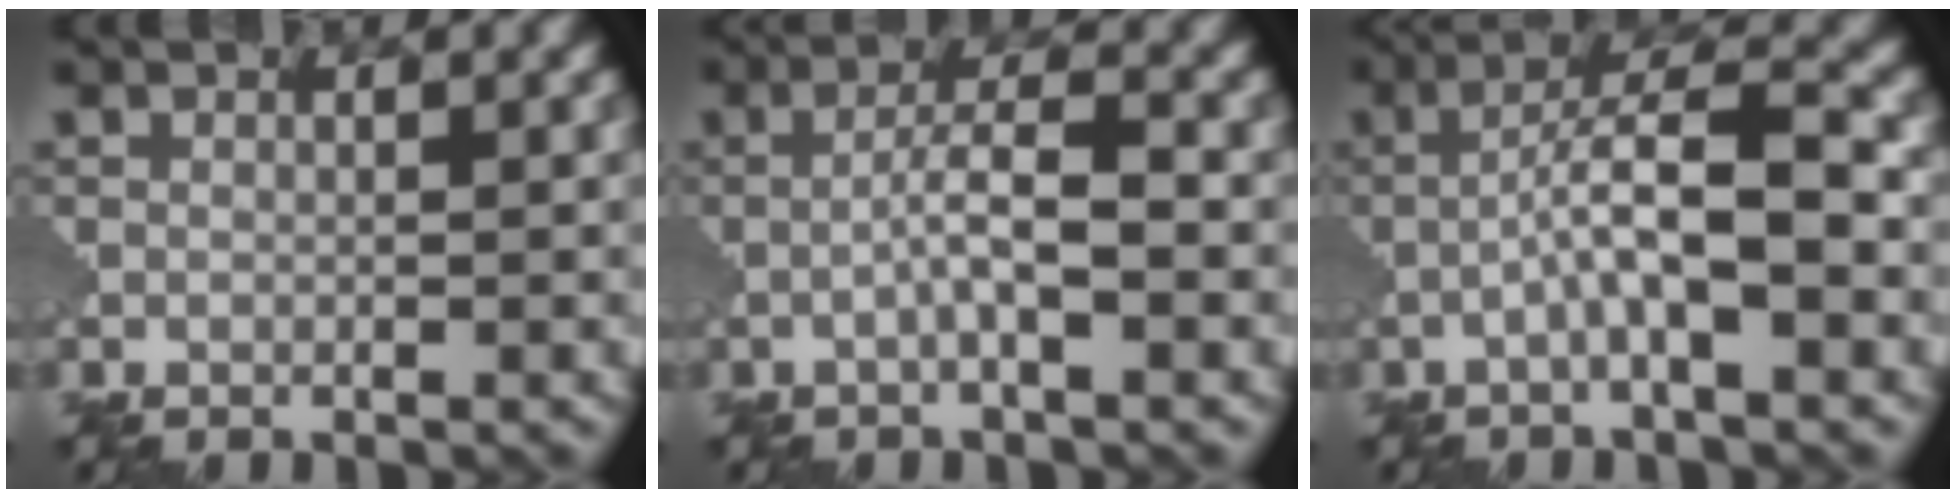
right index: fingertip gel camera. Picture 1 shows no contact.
{"total": 3.5, "force": [-0.9, 0.5, 3.4], "torque": [-0.060, 0.010, -0.023]}
{"total": 6.0, "force": [-1.4, 1.1, 5.7], "torque": [-0.102, 0.020, -0.031]}